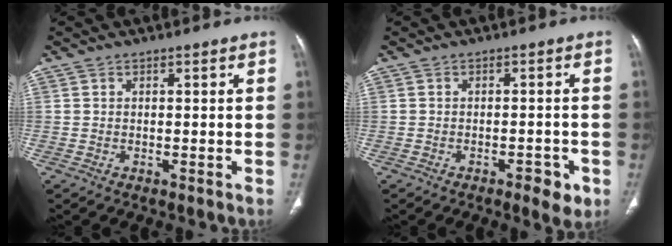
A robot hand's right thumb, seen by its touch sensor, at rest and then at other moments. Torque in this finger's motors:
{"motor_torque": [-0.19, 0.10, -0.12, 0.03, 0.00]}